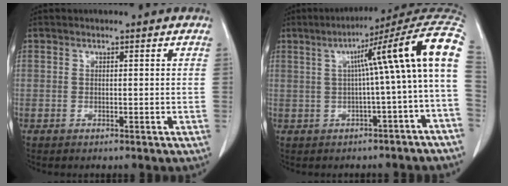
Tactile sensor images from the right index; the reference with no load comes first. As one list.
[{"total": 13.3, "force": [1.3, -0.7, 13.2], "torque": [-0.169, 0.044, 0.011]}]